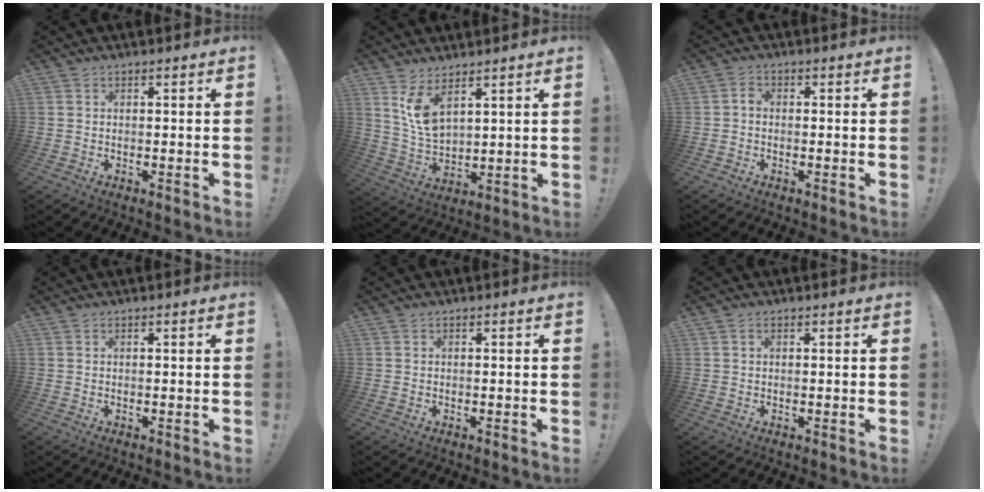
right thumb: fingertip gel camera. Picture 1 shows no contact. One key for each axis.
{"total": 8.7, "fx": 6.1, "fy": 3.6, "fz": 5.2, "tx": -0.103, "ty": -0.040, "tz": 0.114}
{"total": 1.7, "fx": -0.8, "fy": 1.0, "fz": 1.0, "tx": -0.019, "ty": 0.008, "tz": -0.016}
{"total": 0.0}
{"total": 0.0}
{"total": 0.7, "fx": 0.3, "fy": 0.5, "fz": 0.5, "tx": -0.003, "ty": -0.001, "tz": 0.005}